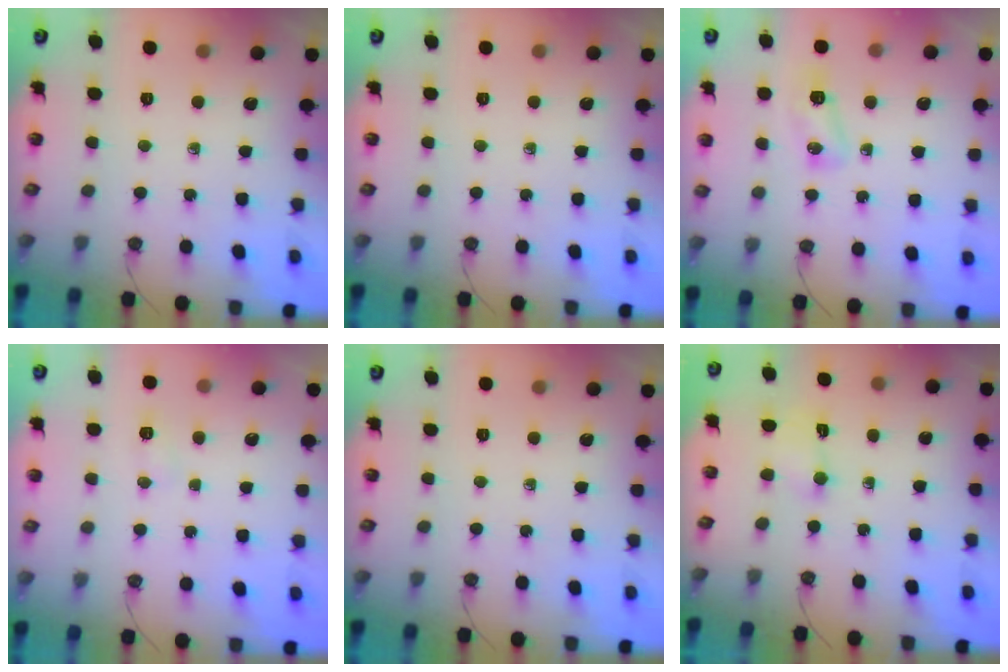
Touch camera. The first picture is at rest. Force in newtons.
{"total": 0.0}
{"total": 5.5, "press": 5.5, "slide": 0.5}
{"total": 4.6, "press": 4.6, "slide": 0.5}
{"total": 0.0}
{"total": 2.6, "press": 2.5, "slide": 0.9}